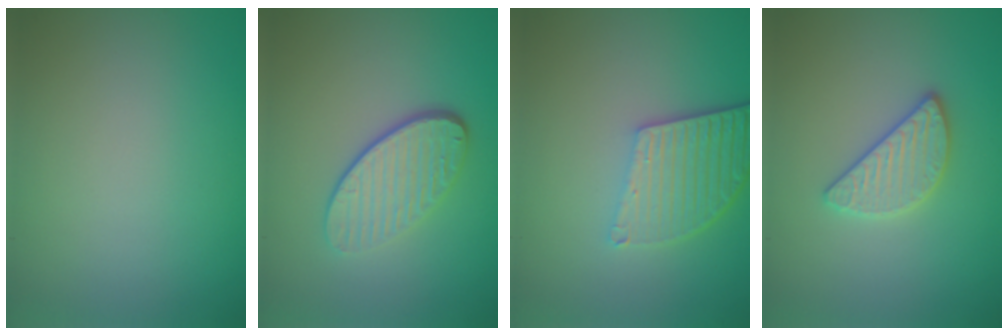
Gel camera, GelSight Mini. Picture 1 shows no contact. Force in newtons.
{"total": 4.3, "press": 3.2, "slide": 2.9}
{"total": 5.1, "press": 3.8, "slide": 3.3}
{"total": 3.0, "press": 2.8, "slide": 1.1}